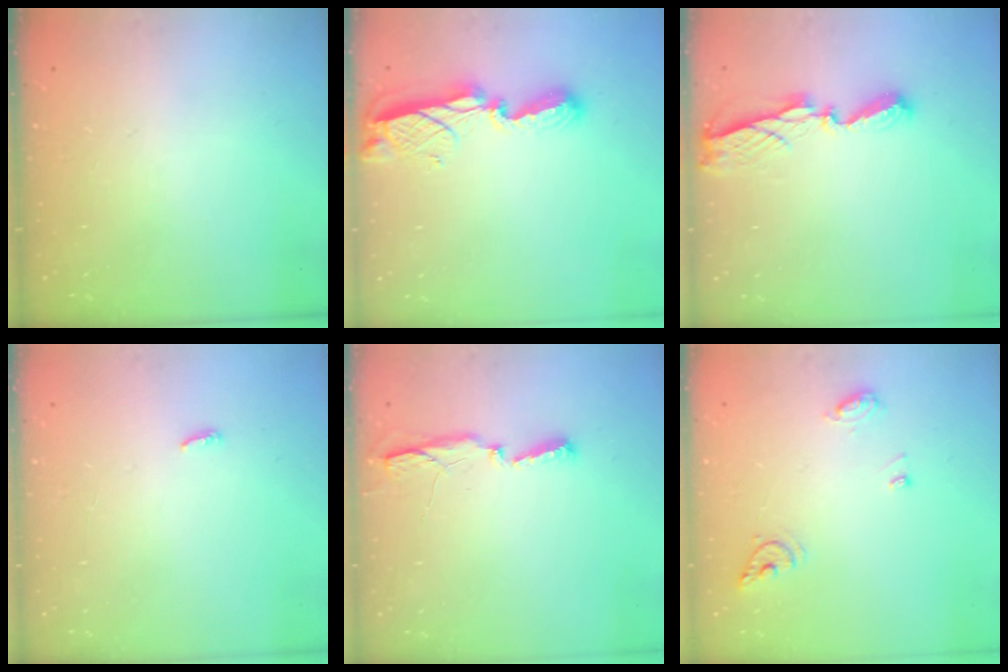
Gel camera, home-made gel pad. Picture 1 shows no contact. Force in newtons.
{"total": 8.5, "press": 8.4, "slide": 1.2}
{"total": 6.9, "press": 6.9, "slide": 0.6}
{"total": 3.6, "press": 3.6, "slide": 0.4}
{"total": 5.0, "press": 4.9, "slide": 0.9}
{"total": 7.4, "press": 7.3, "slide": 0.9}